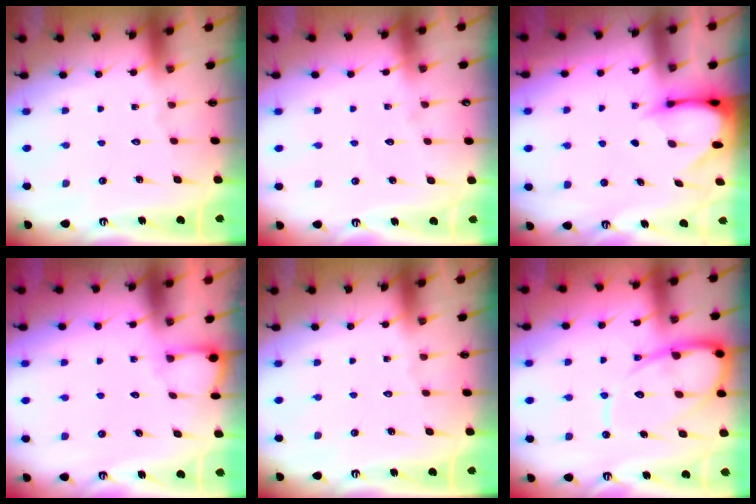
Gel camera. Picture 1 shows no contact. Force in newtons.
{"total": 2.0, "press": 2.0, "slide": 0.2}
{"total": 3.3, "press": 3.3, "slide": 0.2}
{"total": 2.8, "press": 2.8, "slide": 0.2}
{"total": 0.0}
{"total": 13.6, "press": 13.5, "slide": 1.3}